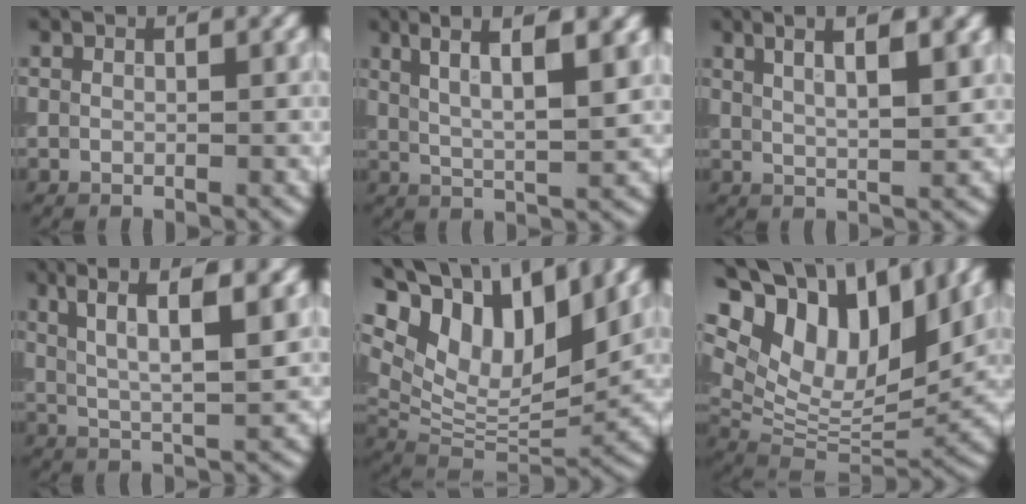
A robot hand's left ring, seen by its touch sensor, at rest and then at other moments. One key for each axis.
{"total": 6.5, "fx": 3.4, "fy": 1.5, "fz": 5.3, "tx": -0.078, "ty": 0.008, "tz": 0.058}
{"total": 5.9, "fx": 3.0, "fy": 2.0, "fz": 4.6, "tx": -0.037, "ty": 0.022, "tz": 0.022}
{"total": 7.1, "fx": 3.5, "fy": 1.7, "fz": 6.0, "tx": -0.096, "ty": 0.007, "tz": 0.066}
{"total": 13.1, "fx": 7.4, "fy": 5.7, "fz": 9.2, "tx": -0.181, "ty": 0.025, "tz": 0.133}
{"total": 15.8, "fx": 7.9, "fy": 8.5, "fz": 10.7, "tx": -0.229, "ty": 0.031, "tz": 0.150}